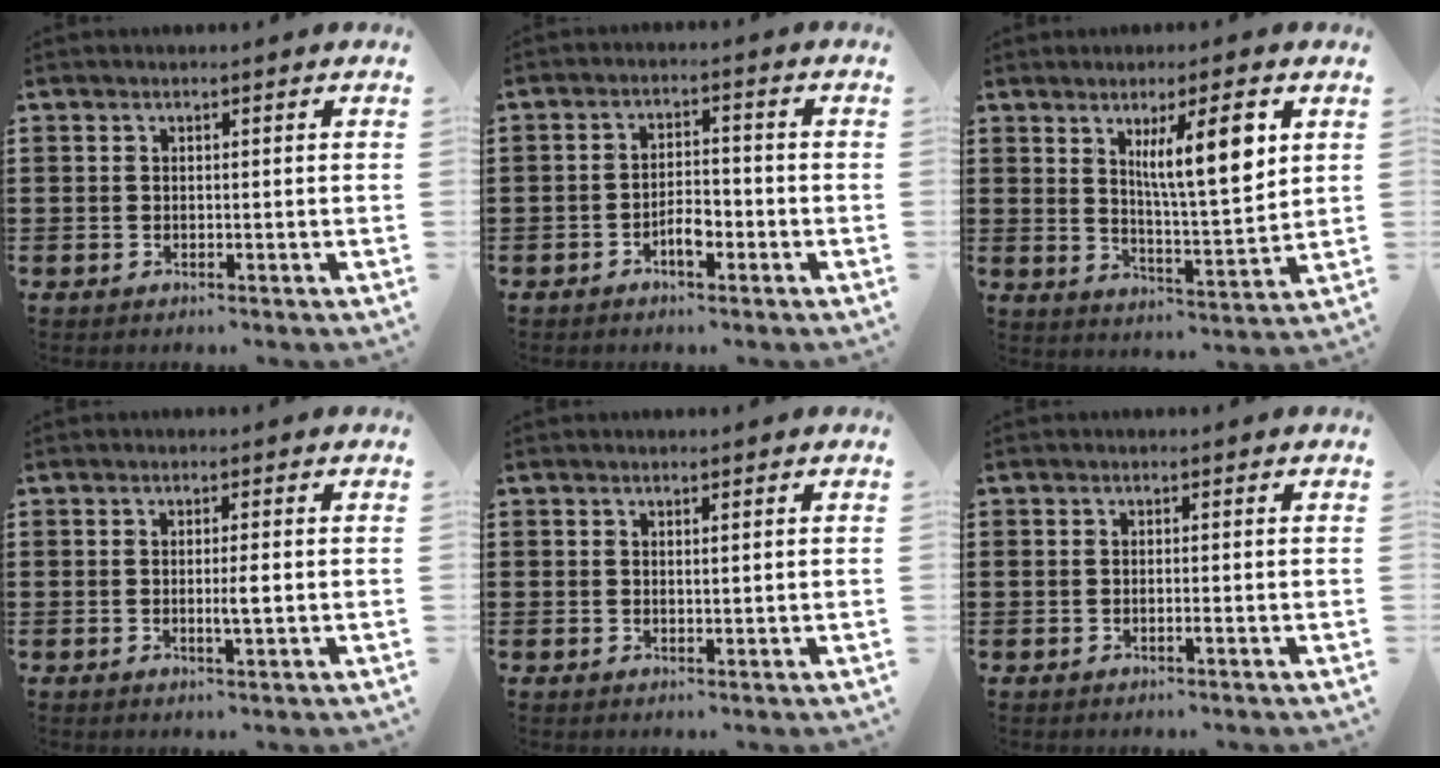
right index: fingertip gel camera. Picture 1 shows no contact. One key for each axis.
{"total": 3.6, "fx": -1.8, "fy": 1.4, "fz": 2.8, "tx": -0.049, "ty": 0.004, "tz": -0.033}
{"total": 9.5, "fx": 4.0, "fy": 1.9, "fz": 8.4, "tx": -0.138, "ty": -0.009, "tz": 0.058}
{"total": 2.3, "fx": -0.2, "fy": 0.1, "fz": 2.3, "tx": -0.041, "ty": -0.004, "tz": -0.005}
{"total": 0.6, "fx": 0.4, "fy": 0.0, "fz": 0.5, "tx": -0.010, "ty": 0.000, "tz": 0.008}
{"total": 0.8, "fx": -0.4, "fy": 0.0, "fz": 0.7, "tx": -0.013, "ty": -0.003, "tz": -0.007}